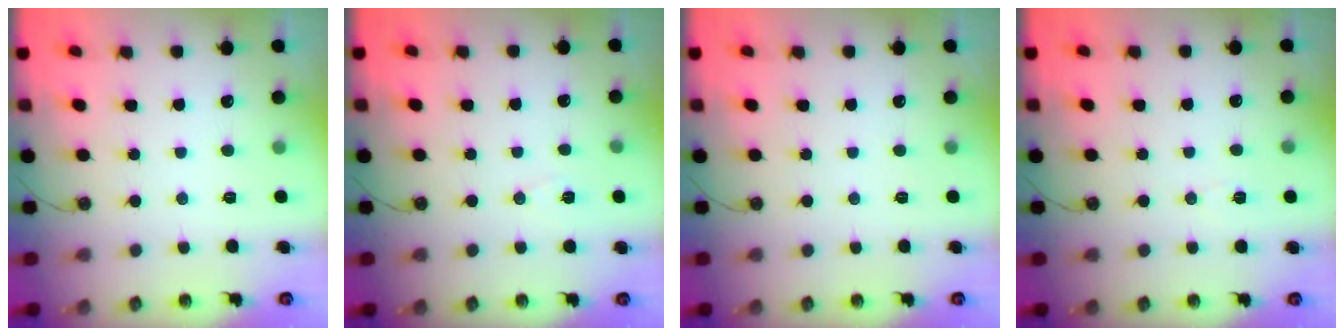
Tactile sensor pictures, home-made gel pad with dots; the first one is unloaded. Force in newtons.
{"total": 6.4, "press": 4.6, "slide": 4.5}
{"total": 0.0}
{"total": 4.2, "press": 3.9, "slide": 1.7}